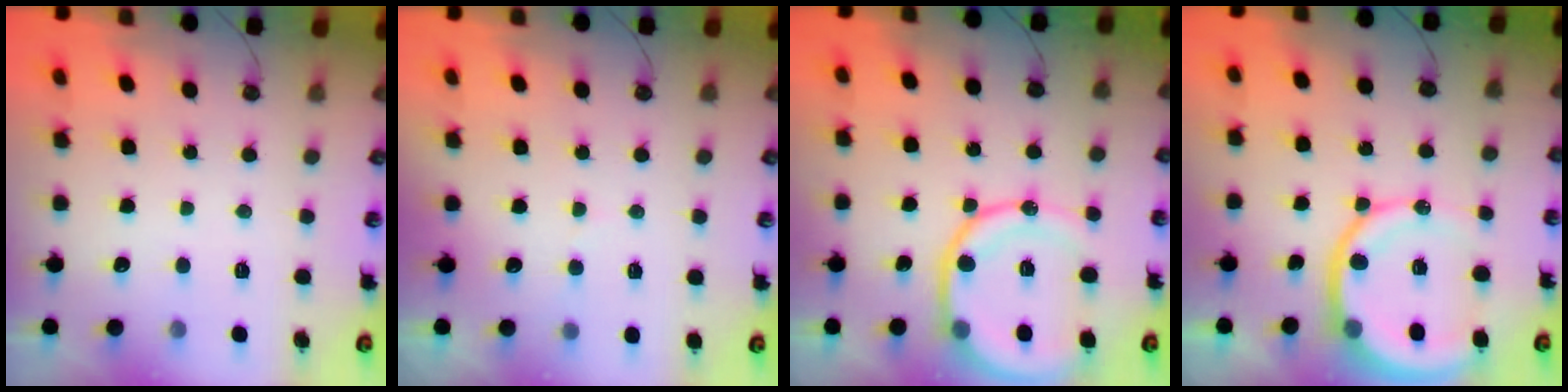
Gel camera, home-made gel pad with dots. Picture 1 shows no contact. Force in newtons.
{"total": 4.3, "press": 3.9, "slide": 1.7}
{"total": 14.2, "press": 14.0, "slide": 2.0}
{"total": 12.9, "press": 12.8, "slide": 1.7}